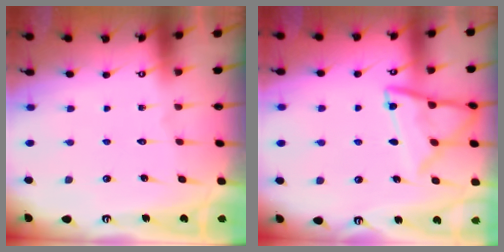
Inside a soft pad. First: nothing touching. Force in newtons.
{"total": 13.2, "press": 13.1, "slide": 1.2}